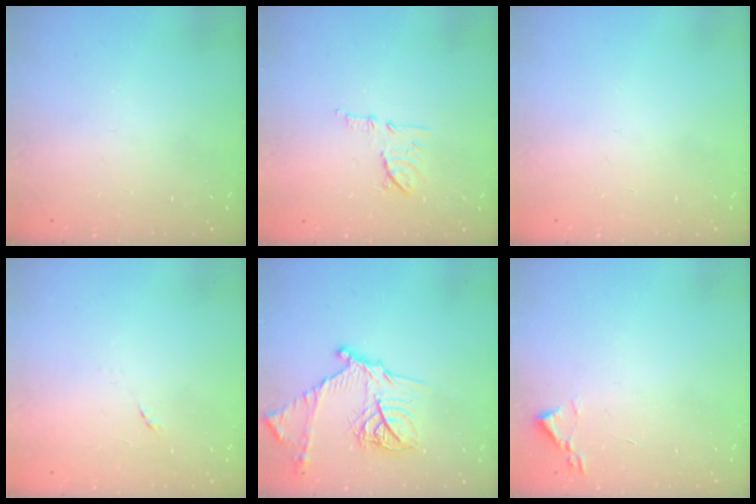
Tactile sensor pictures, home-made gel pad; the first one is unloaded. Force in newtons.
{"total": 8.3, "press": 8.3, "slide": 1.1}
{"total": 0.0}
{"total": 5.7, "press": 5.6, "slide": 0.6}
{"total": 18.3, "press": 18.2, "slide": 1.7}
{"total": 1.8, "press": 1.7, "slide": 0.2}